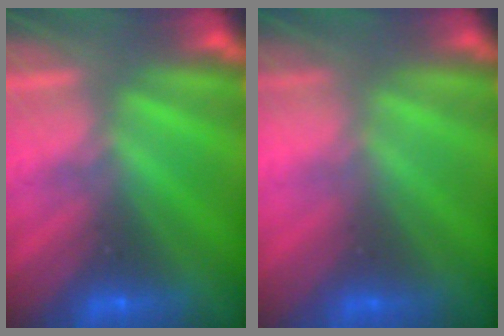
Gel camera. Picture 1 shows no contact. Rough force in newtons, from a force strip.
{"total": 2.4}